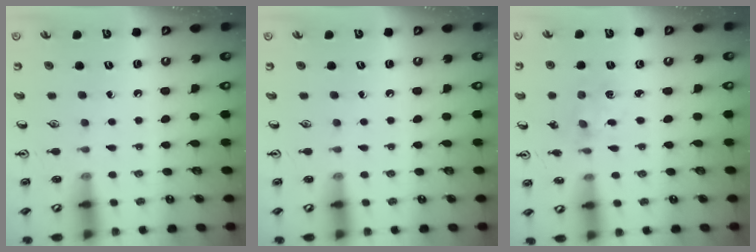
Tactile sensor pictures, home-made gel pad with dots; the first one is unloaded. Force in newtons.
{"total": 0.0}
{"total": 1.8, "press": 1.7, "slide": 0.5}